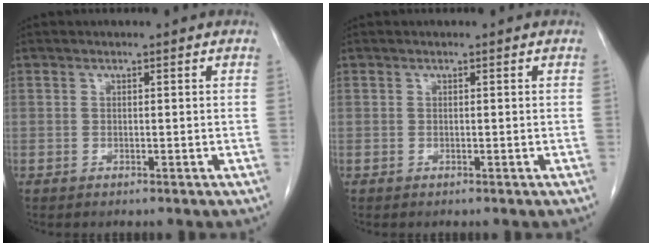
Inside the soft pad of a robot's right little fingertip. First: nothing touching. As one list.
[{"total": 0.0}]